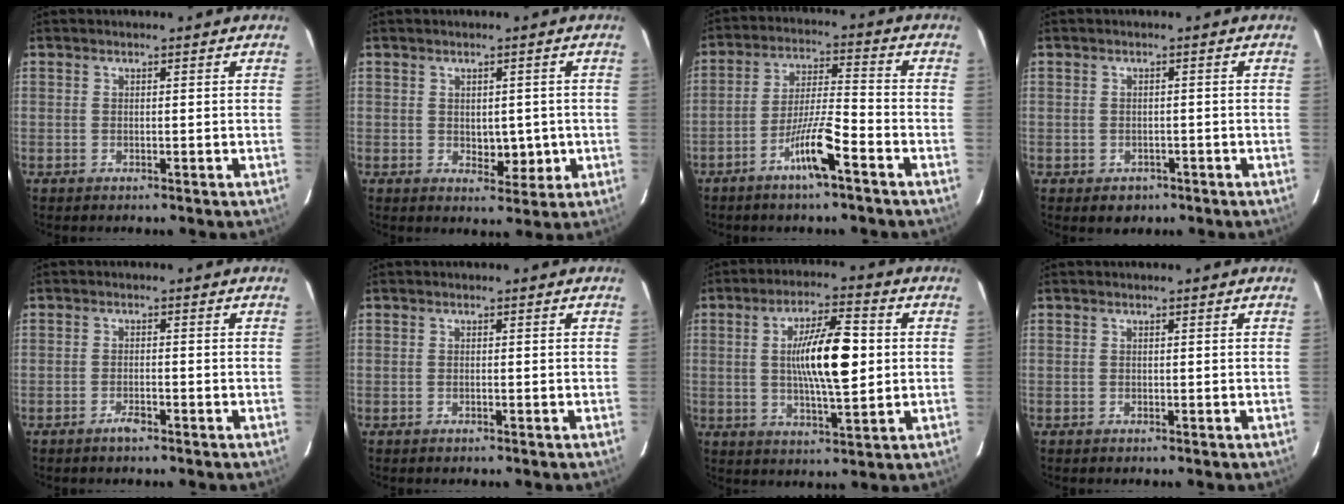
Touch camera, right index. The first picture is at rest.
{"total": 4.2, "force": [-0.3, 2.5, 3.3], "torque": [-0.038, -0.001, 0.006]}
{"total": 8.7, "force": [-4.9, 0.4, 7.2], "torque": [-0.136, 0.000, -0.091]}
{"total": 2.5, "force": [-1.3, 2.0, 0.6], "torque": [-0.005, 0.005, -0.011]}
{"total": 1.7, "force": [-1.2, 0.2, 1.1], "torque": [-0.021, 0.000, -0.020]}
{"total": 0.0}
{"total": 11.8, "force": [1.0, 2.2, 11.6], "torque": [-0.200, 0.008, 0.016]}
{"total": 0.0}